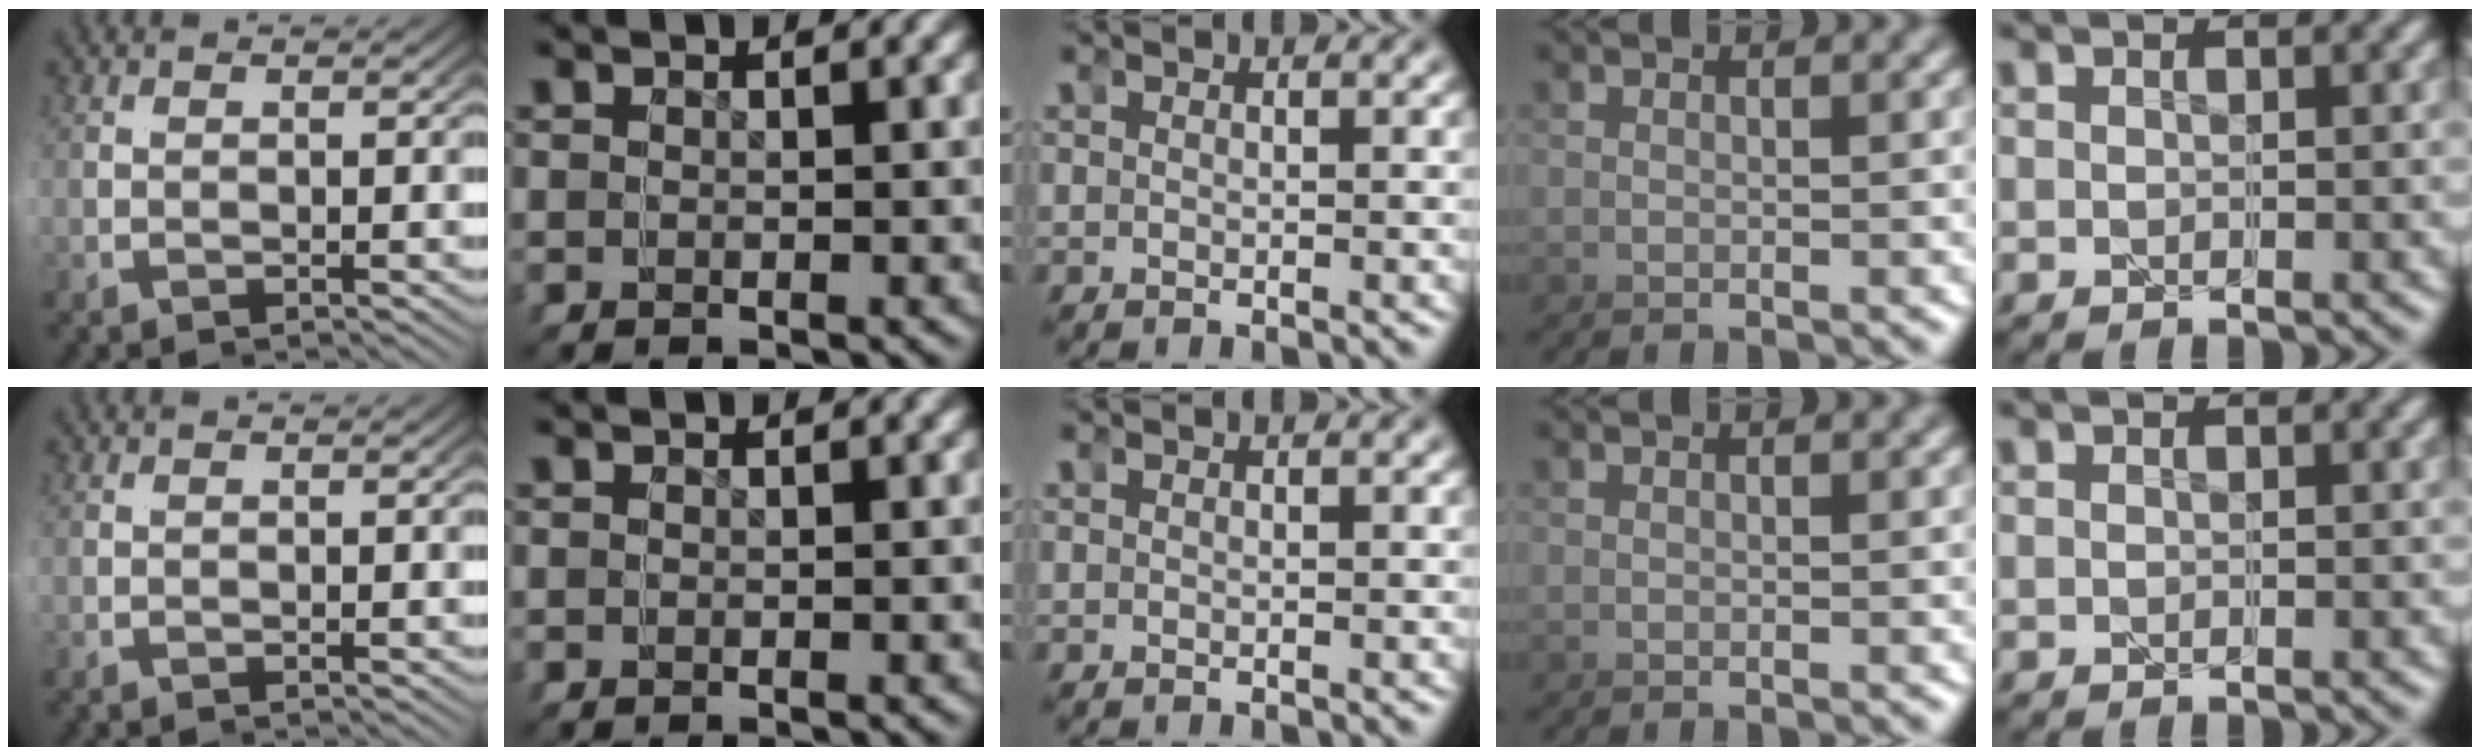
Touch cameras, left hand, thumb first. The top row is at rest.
{}